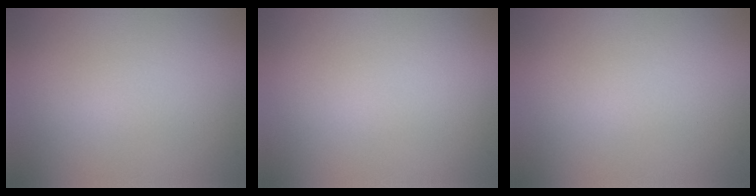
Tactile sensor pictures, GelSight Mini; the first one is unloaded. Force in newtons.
{"total": 0.0}
{"total": 0.0}